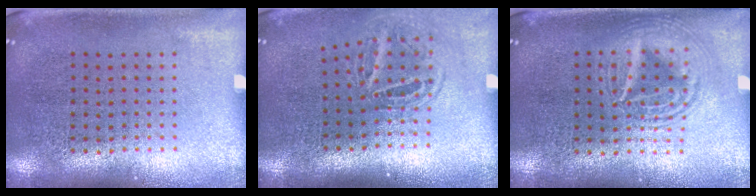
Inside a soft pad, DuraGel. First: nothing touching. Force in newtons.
{"total": 1.6, "press": 1.1, "slide": 1.2}
{"total": 2.8, "press": 2.8, "slide": 0.3}